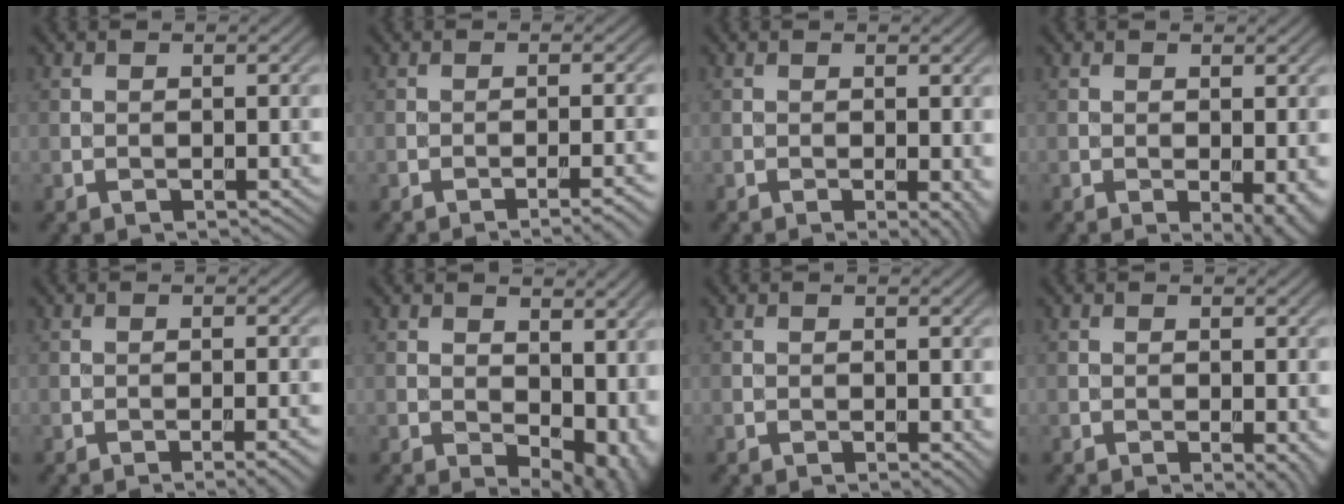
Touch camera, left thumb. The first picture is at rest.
{"total": 3.3, "force": [-1.9, 0.5, 2.7], "torque": [-0.032, 0.012, -0.035]}
{"total": 1.8, "force": [-0.3, 0.4, 1.7], "torque": [-0.022, -0.008, -0.005]}
{"total": 3.2, "force": [-0.7, 0.9, 3.0], "torque": [-0.039, -0.009, -0.007]}
{"total": 3.0, "force": [-1.5, 0.5, 2.6], "torque": [-0.030, 0.008, -0.027]}
{"total": 10.0, "force": [0.6, 6.3, 7.8], "torque": [-0.103, -0.023, 0.033]}
{"total": 0.8, "force": [-0.1, 0.4, 0.7], "torque": [-0.007, -0.005, -0.001]}
{"total": 1.9, "force": [-0.4, 0.3, 1.8], "torque": [-0.024, -0.007, -0.008]}